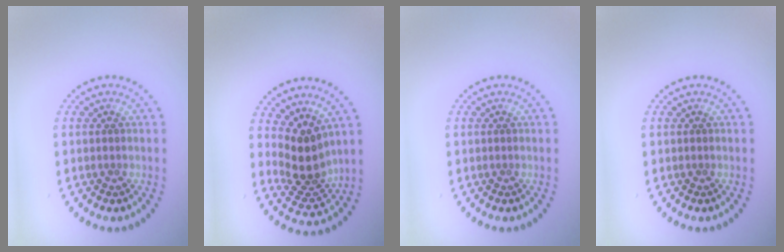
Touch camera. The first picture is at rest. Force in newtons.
{"total": 3.7, "press": 2.8, "slide": 2.3}
{"total": 0.0}
{"total": 0.0}